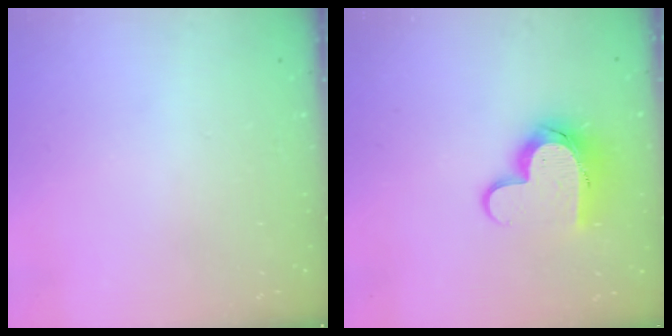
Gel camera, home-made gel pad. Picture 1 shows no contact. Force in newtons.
{"total": 12.4, "press": 12.3, "slide": 1.0}